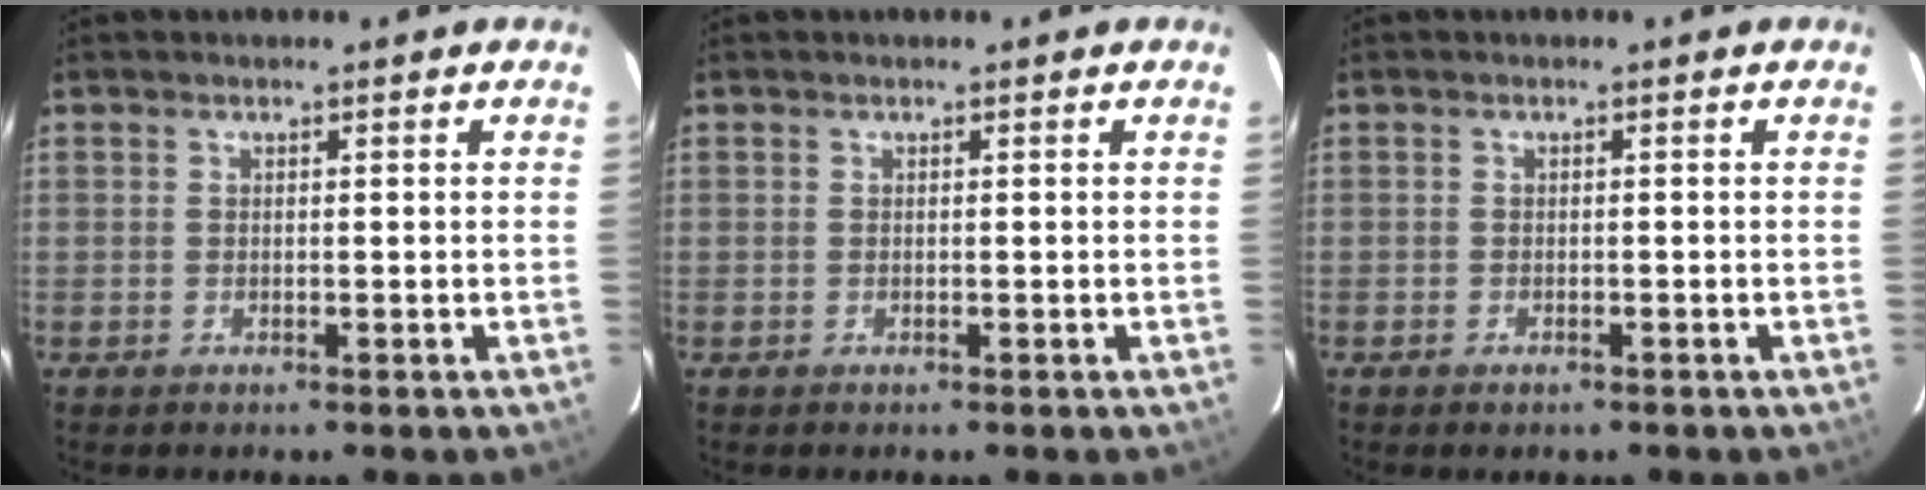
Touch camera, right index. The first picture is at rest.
{"total": 0.0}
{"total": 1.3, "force": [-0.9, 0.8, 0.5], "torque": [-0.009, -0.002, -0.014]}